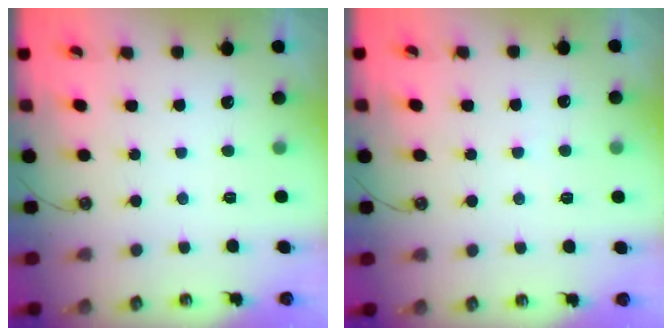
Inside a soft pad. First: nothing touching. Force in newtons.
{"total": 2.4, "press": 2.4, "slide": 0.2}